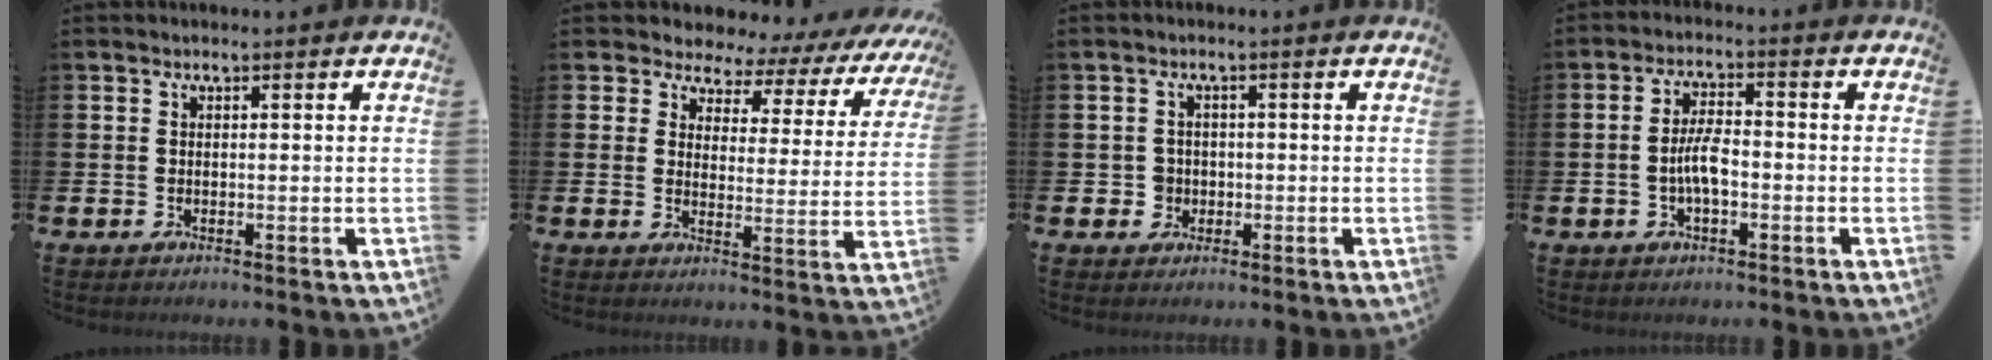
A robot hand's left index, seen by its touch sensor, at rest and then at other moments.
{"total": 3.8, "force": [2.9, 2.3, 0.3], "torque": [-0.027, -0.030, 0.040]}
{"total": 2.2, "force": [-0.4, 2.1, 0.2], "torque": [-0.005, 0.004, -0.014]}
{"total": 4.3, "force": [-0.9, 1.6, 3.8], "torque": [-0.083, 0.008, -0.018]}